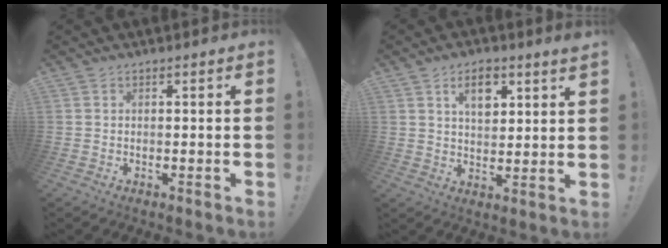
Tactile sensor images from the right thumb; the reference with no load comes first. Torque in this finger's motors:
{"motor_torque": [0.11, 0.12, 0.25, 0.25, 0.00]}